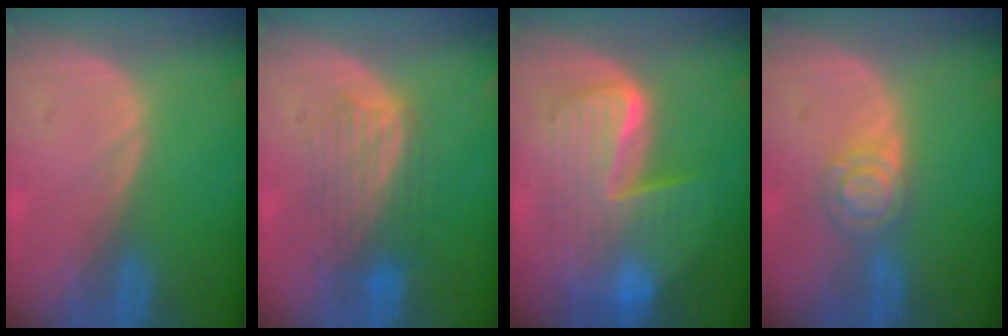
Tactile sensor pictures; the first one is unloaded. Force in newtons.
{"total": 5.9, "press": 5.9, "slide": 0.6}
{"total": 10.1, "press": 10.1, "slide": 1.0}
{"total": 4.4, "press": 4.4, "slide": 0.0}